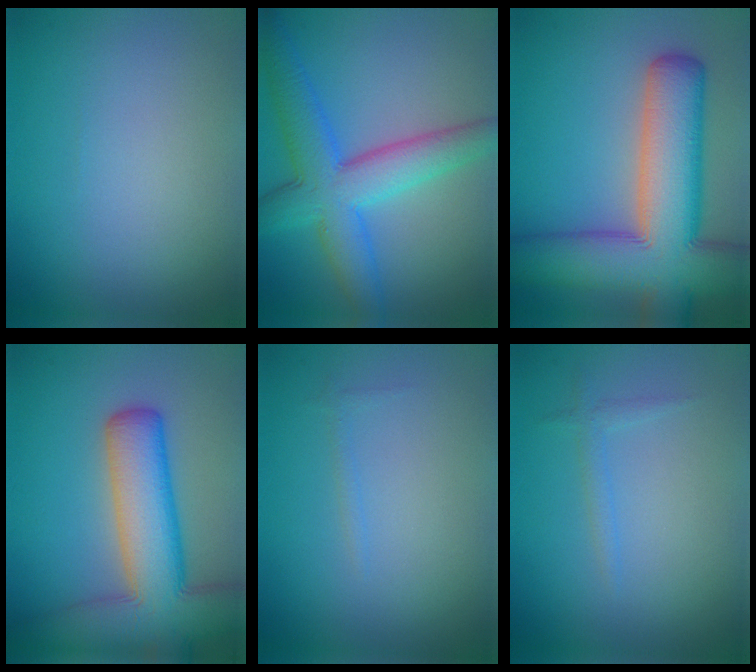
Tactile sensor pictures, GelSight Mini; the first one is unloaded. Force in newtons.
{"total": 7.4, "press": 7.4, "slide": 0.3}
{"total": 12.8, "press": 12.8, "slide": 0.8}
{"total": 11.0, "press": 10.9, "slide": 0.7}
{"total": 0.5, "press": 0.5, "slide": 0.1}
{"total": 1.0, "press": 1.0, "slide": 0.1}